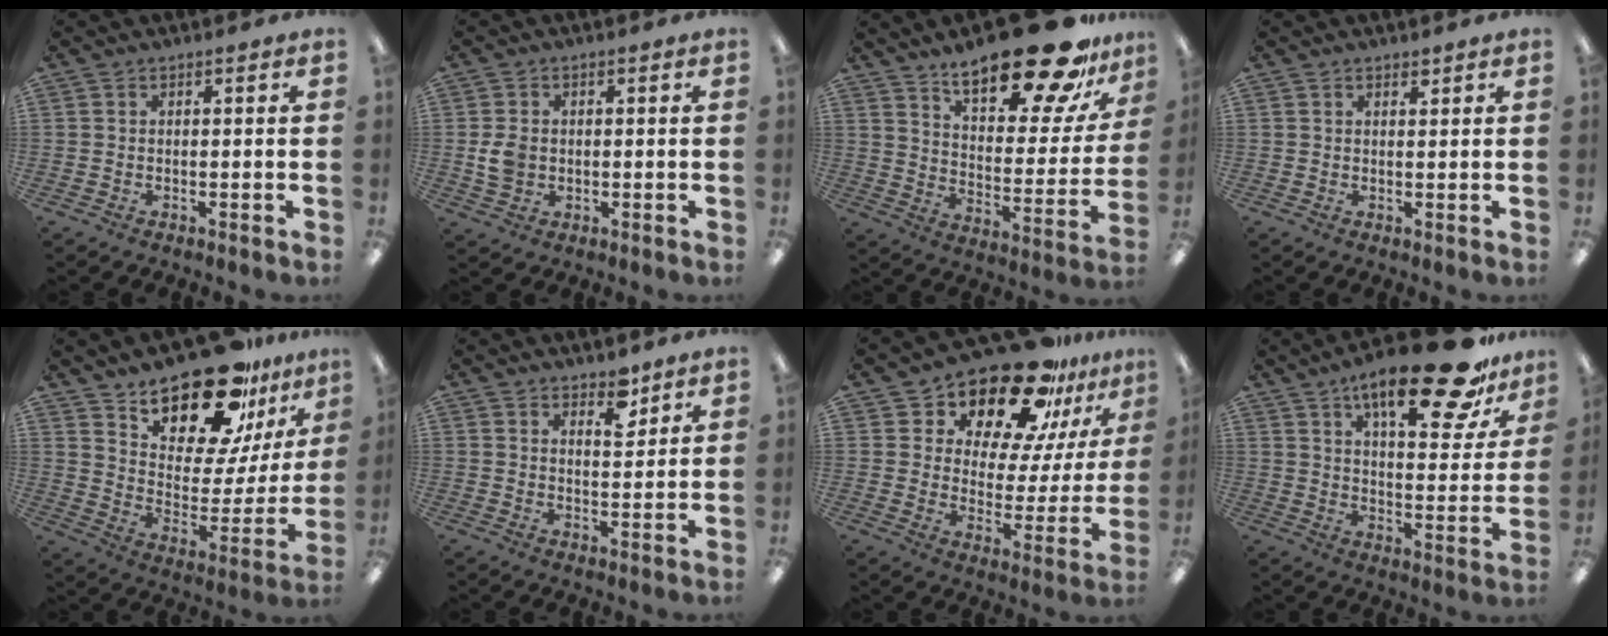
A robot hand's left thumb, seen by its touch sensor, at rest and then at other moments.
{"total": 4.9, "force": [-0.2, 3.9, 2.8], "torque": [-0.050, 0.005, -0.003]}
{"total": 24.7, "force": [18.9, 7.8, 13.9], "torque": [-0.198, -0.125, 0.311]}
{"total": 1.2, "force": [1.1, 0.4, 0.2], "torque": [0.002, -0.003, 0.019]}
{"total": 22.0, "force": [17.8, 8.3, 9.9], "torque": [-0.152, -0.126, 0.308]}
{"total": 5.5, "force": [4.5, 2.3, 2.2], "torque": [-0.007, -0.034, 0.074]}
{"total": 20.5, "force": [17.3, 7.0, 8.5], "torque": [-0.146, -0.135, 0.298]}
{"total": 22.4, "force": [15.1, 7.1, 14.9], "torque": [-0.221, -0.088, 0.242]}